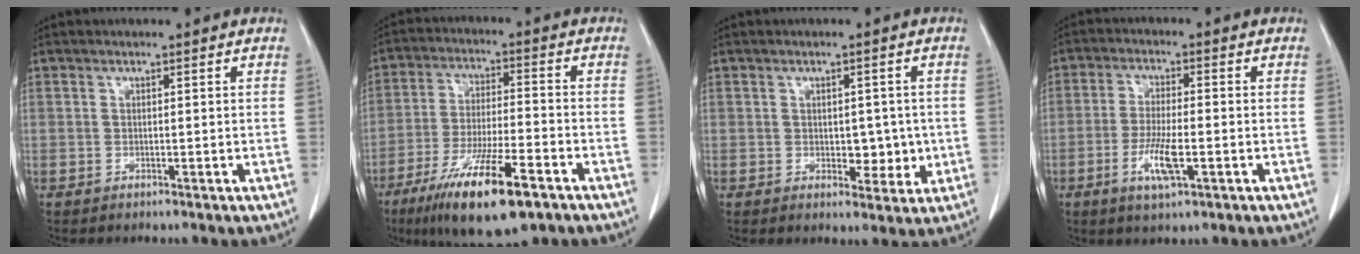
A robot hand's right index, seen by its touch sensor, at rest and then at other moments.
{"total": 15.5, "force": [-9.2, 2.7, 12.2], "torque": [-0.224, -0.031, -0.156]}
{"total": 4.4, "force": [-0.1, 2.8, 3.4], "torque": [-0.032, 0.001, 0.009]}
{"total": 6.5, "force": [-2.3, 1.3, 5.9], "torque": [-0.118, -0.008, -0.038]}